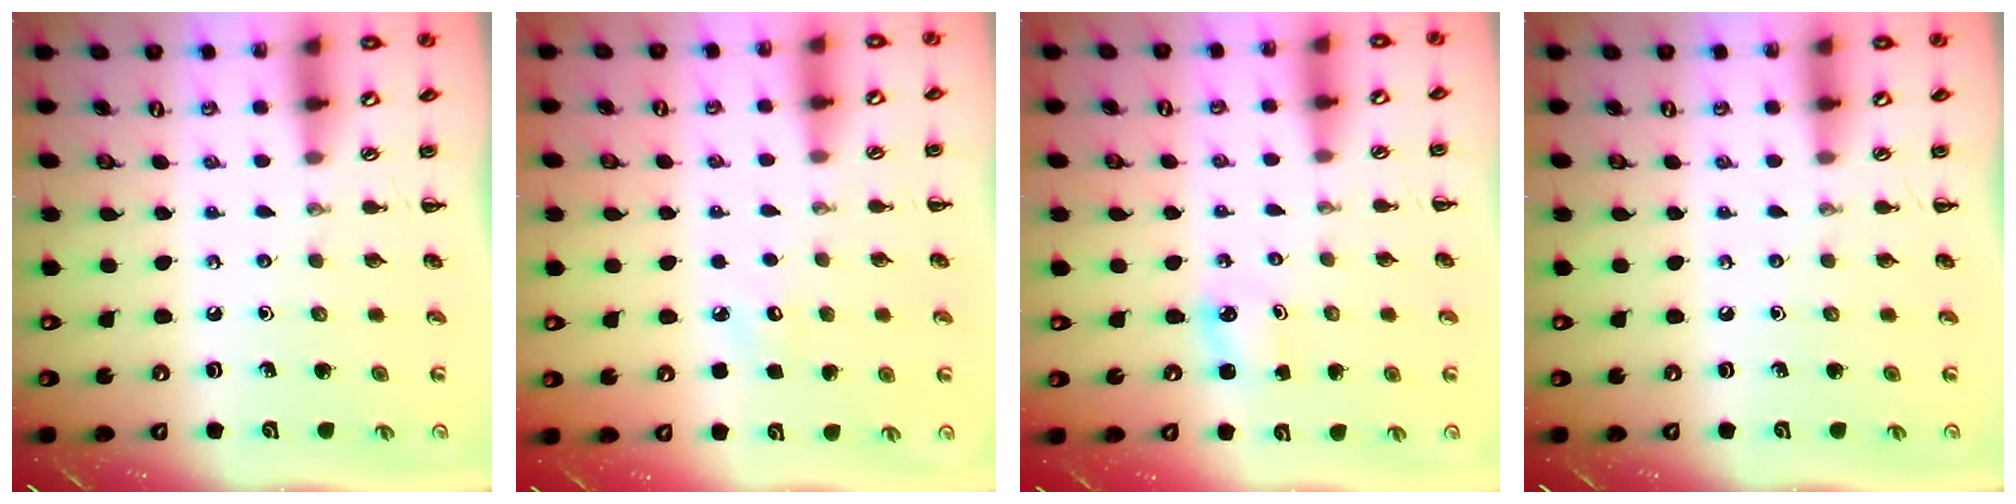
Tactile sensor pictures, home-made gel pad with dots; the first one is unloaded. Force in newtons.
{"total": 5.1, "press": 4.9, "slide": 1.5}
{"total": 1.5, "press": 1.5, "slide": 0.3}
{"total": 0.0}